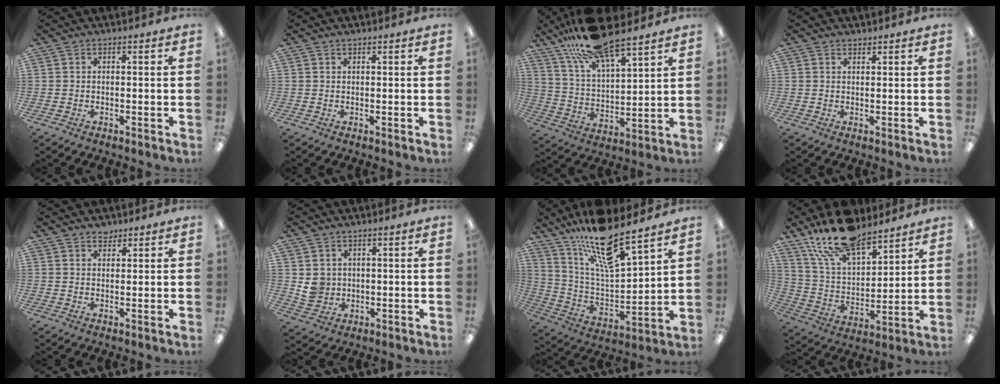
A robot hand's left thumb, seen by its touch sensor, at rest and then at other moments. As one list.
[{"total": 0.7, "force": [0.6, 0.0, 0.3], "torque": [-0.006, -0.001, 0.011]}, {"total": 16.8, "force": [13.6, 4.4, 8.8], "torque": [-0.181, -0.069, 0.241]}, {"total": 1.1, "force": [1.1, 0.1, 0.0], "torque": [-0.001, -0.002, 0.020]}, {"total": 2.0, "force": [1.9, 0.7, 0.1], "torque": [0.005, -0.009, 0.034]}, {"total": 4.5, "force": [1.5, 4.1, 1.0], "torque": [-0.013, 0.002, 0.029]}, {"total": 17.1, "force": [13.6, 3.5, 9.7], "torque": [-0.184, -0.091, 0.233]}, {"total": 18.3, "force": [14.2, 7.7, 8.7], "torque": [-0.173, -0.074, 0.255]}]